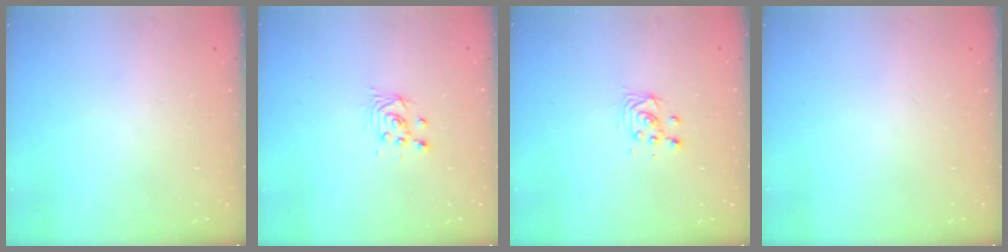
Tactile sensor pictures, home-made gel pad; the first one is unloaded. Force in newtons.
{"total": 2.6, "press": 2.6, "slide": 0.1}
{"total": 3.3, "press": 3.3, "slide": 0.4}
{"total": 0.0}